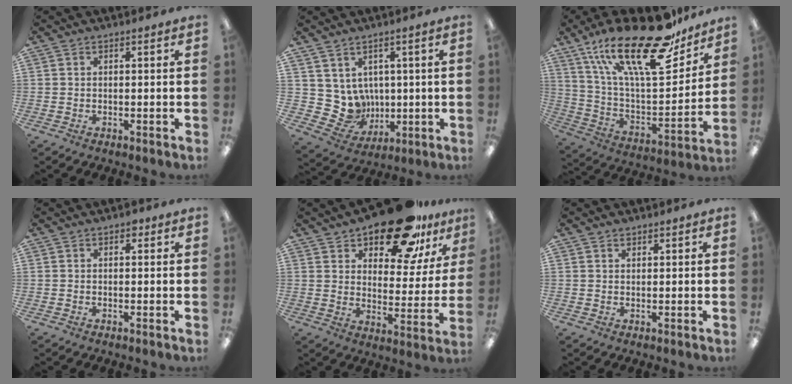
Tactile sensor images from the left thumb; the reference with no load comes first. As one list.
[{"total": 7.8, "force": [3.3, 6.9, 1.4], "torque": [-0.057, -0.030, 0.076]}, {"total": 28.8, "force": [18.5, 10.4, 19.5], "torque": [-0.343, -0.105, 0.313]}, {"total": 1.0, "force": [0.5, 0.6, 0.5], "torque": [-0.003, -0.001, 0.007]}, {"total": 19.5, "force": [14.9, 7.8, 9.8], "torque": [-0.152, -0.091, 0.256]}, {"total": 0.9, "force": [0.8, 0.4, 0.1], "torque": [-0.003, 0.000, 0.016]}]